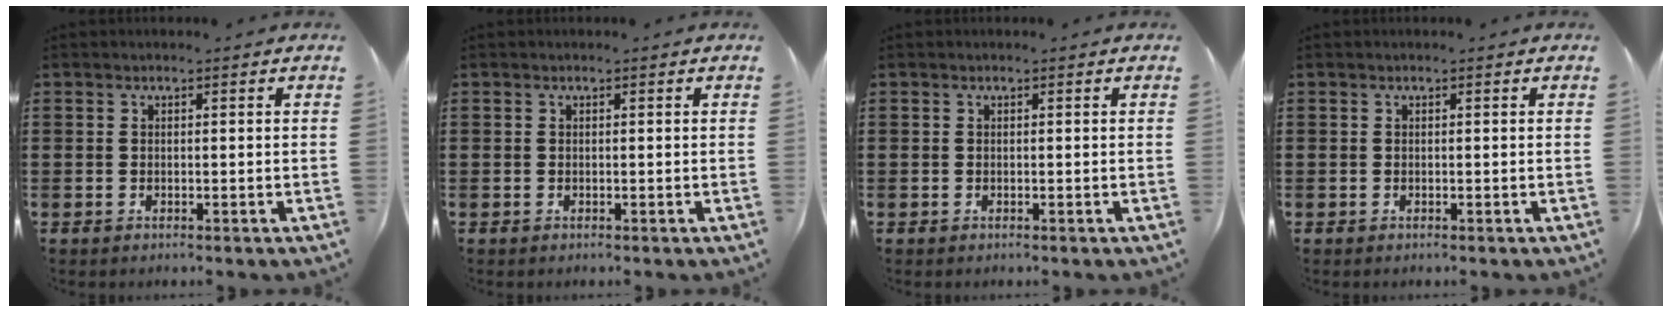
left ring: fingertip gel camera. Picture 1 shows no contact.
{"total": 0.0}
{"total": 0.0}
{"total": 0.0}